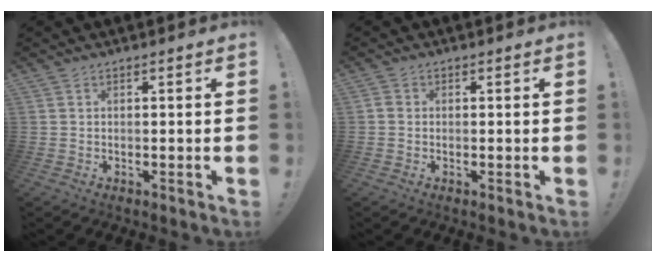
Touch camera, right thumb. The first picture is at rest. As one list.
[{"total": 1.2, "force": [-0.4, 1.0, 0.6], "torque": [-0.016, 0.007, -0.006]}]